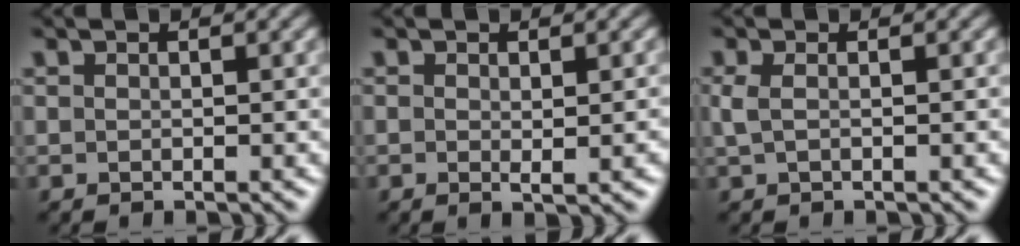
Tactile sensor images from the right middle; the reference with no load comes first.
{"total": 1.1, "force": [0.0, 0.0, 1.1], "torque": [-0.019, -0.001, 0.003]}
{"total": 1.2, "force": [0.1, 0.5, 1.1], "torque": [-0.026, 0.003, 0.003]}